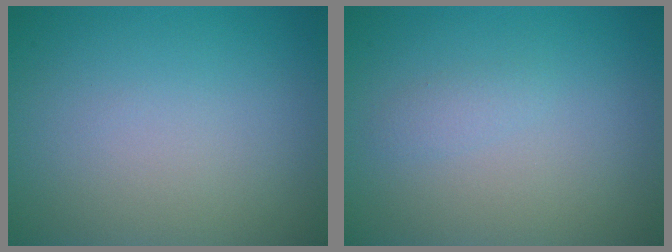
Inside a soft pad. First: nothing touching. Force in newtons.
{"total": 0.8, "press": 0.8, "slide": 0.1}